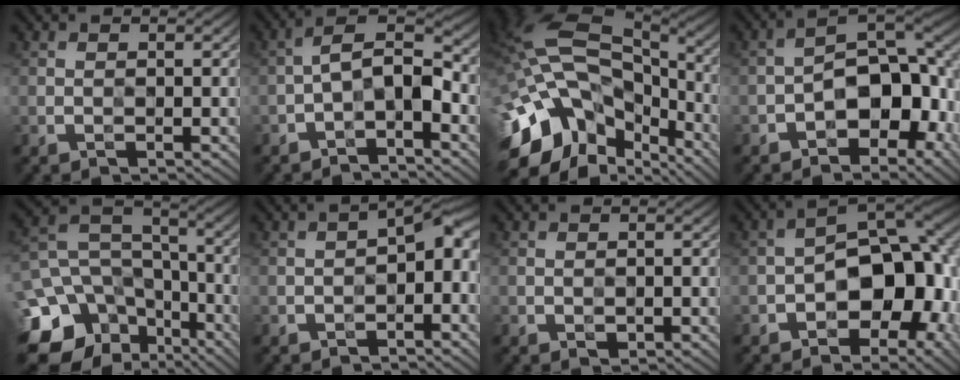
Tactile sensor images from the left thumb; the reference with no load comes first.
{"total": 5.6, "force": [-2.5, 2.4, 4.4], "torque": [-0.072, 0.021, -0.057]}
{"total": 18.3, "force": [-6.3, 11.2, 13.1], "torque": [-0.293, -0.025, -0.102]}
{"total": 9.8, "force": [-3.8, 5.2, 7.4], "torque": [-0.102, 0.009, -0.078]}
{"total": 16.6, "force": [-8.6, 12.0, 7.6], "torque": [-0.219, -0.028, -0.119]}
{"total": 5.1, "force": [-1.7, 2.3, 4.2], "torque": [-0.052, 0.008, -0.035]}
{"total": 0.6, "force": [-0.3, 0.4, 0.2], "torque": [-0.004, -0.003, -0.005]}
{"total": 11.1, "force": [-3.4, 6.7, 8.2], "torque": [-0.094, 0.003, -0.068]}